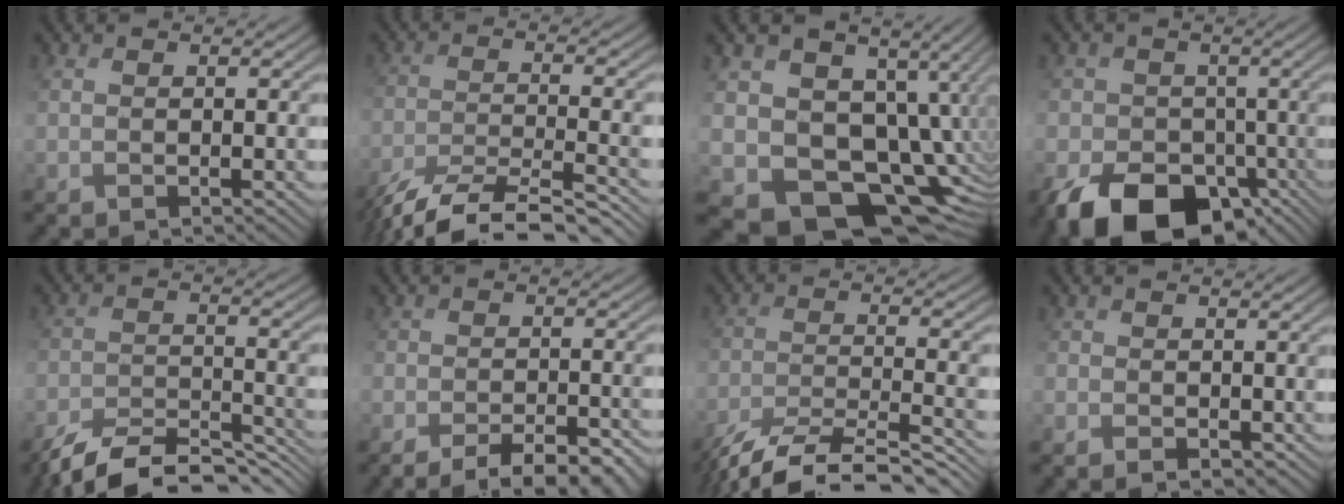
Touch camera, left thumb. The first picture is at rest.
{"total": 12.3, "force": [-11.0, 1.7, 5.2], "torque": [-0.075, -0.014, -0.179]}
{"total": 15.6, "force": [-4.1, 12.0, 9.1], "torque": [-0.175, -0.051, -0.043]}
{"total": 10.9, "force": [-6.0, 7.8, 4.5], "torque": [-0.066, -0.041, -0.109]}
{"total": 9.4, "force": [-8.8, 1.8, 2.9], "torque": [-0.049, -0.009, -0.149]}
{"total": 6.2, "force": [-5.0, 1.7, 3.3], "torque": [-0.035, -0.004, -0.070]}
{"total": 13.8, "force": [-12.6, 2.1, 5.2], "torque": [-0.075, -0.016, -0.197]}
{"total": 0.6, "force": [-0.1, 0.6, -0.1], "torque": [0.005, -0.005, 0.000]}